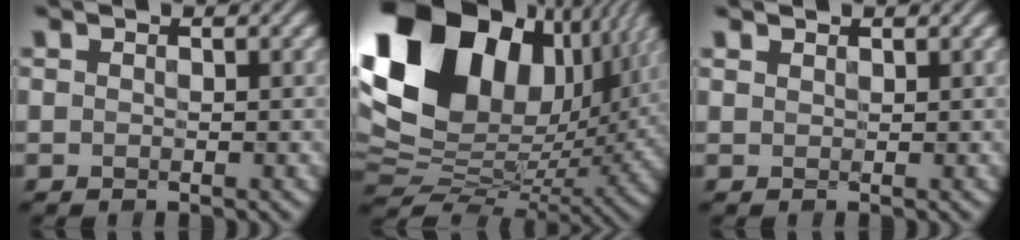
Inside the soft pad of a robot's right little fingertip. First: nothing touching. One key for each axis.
{"total": 19.0, "fx": 6.1, "fy": 13.1, "fz": 12.3, "tx": -0.280, "ty": 0.023, "tz": 0.121}
{"total": 1.3, "fx": 1.2, "fy": 0.5, "fz": 0.4, "tx": -0.013, "ty": 0.000, "tz": 0.020}